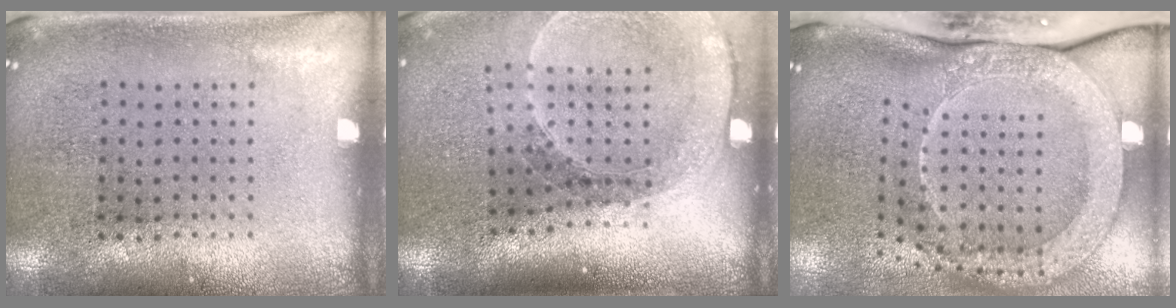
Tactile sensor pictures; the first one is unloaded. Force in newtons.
{"total": 1.7, "press": 1.7, "slide": 0.2}
{"total": 3.3, "press": 2.3, "slide": 2.3}